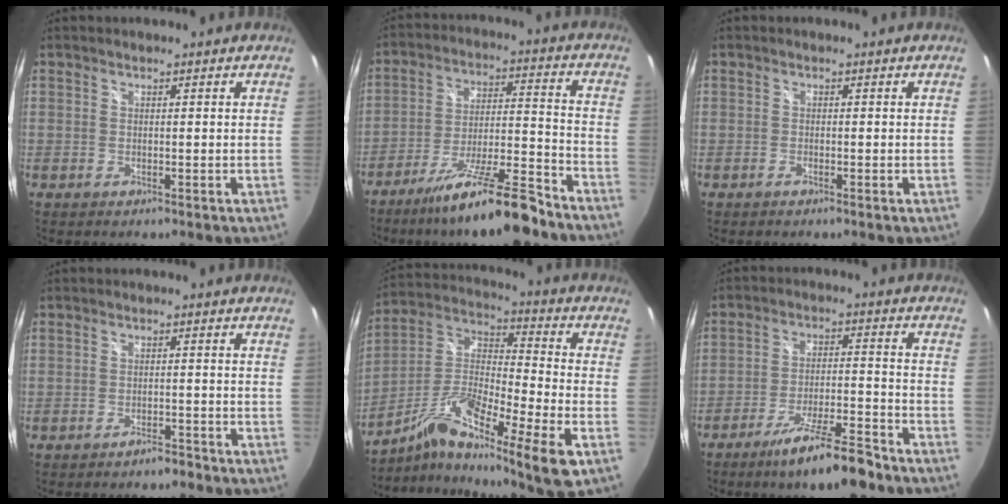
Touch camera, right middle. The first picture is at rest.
{"total": 15.9, "force": [-13.1, 0.8, 9.0], "torque": [-0.166, -0.013, -0.215]}
{"total": 0.6, "force": [-0.5, 0.0, 0.3], "torque": [-0.004, -0.001, -0.012]}
{"total": 1.9, "force": [-1.8, 0.5, 0.5], "torque": [-0.014, 0.000, -0.025]}
{"total": 18.9, "force": [-9.9, 1.6, 16.0], "torque": [-0.276, -0.026, -0.184]}
{"total": 11.4, "force": [-9.0, 0.9, 7.0], "torque": [-0.135, -0.011, -0.145]}